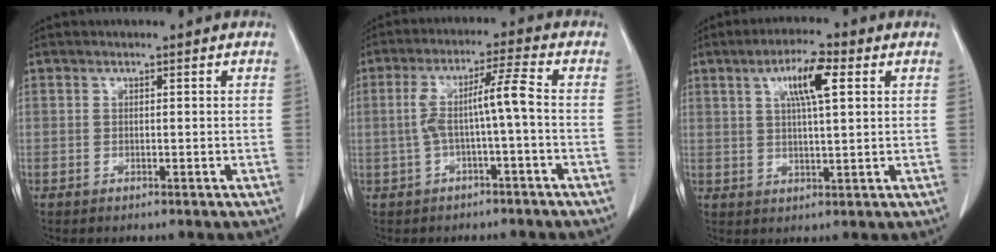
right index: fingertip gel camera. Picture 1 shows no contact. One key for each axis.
{"total": 6.4, "fx": -1.0, "fy": -0.4, "fz": 6.3, "tx": -0.125, "ty": 0.029, "tz": -0.013}
{"total": 7.1, "fx": 2.7, "fy": 1.1, "fz": 6.4, "tx": -0.116, "ty": 0.009, "tz": 0.046}